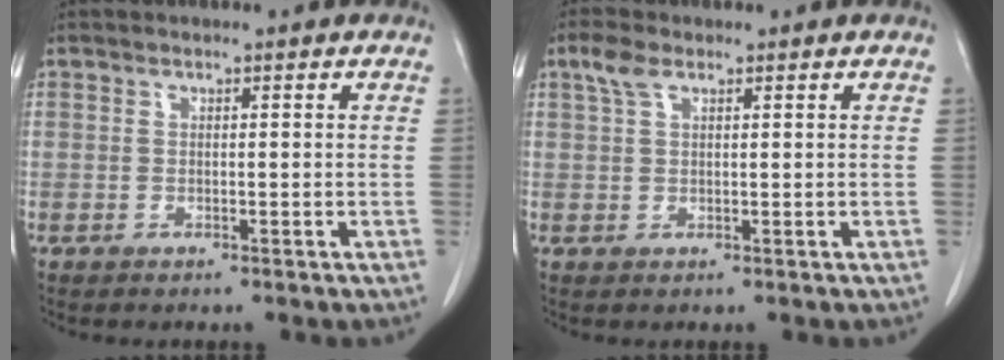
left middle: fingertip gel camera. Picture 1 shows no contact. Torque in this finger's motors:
{"motor_torque": [0.58, -0.47, -0.01, 0.05]}